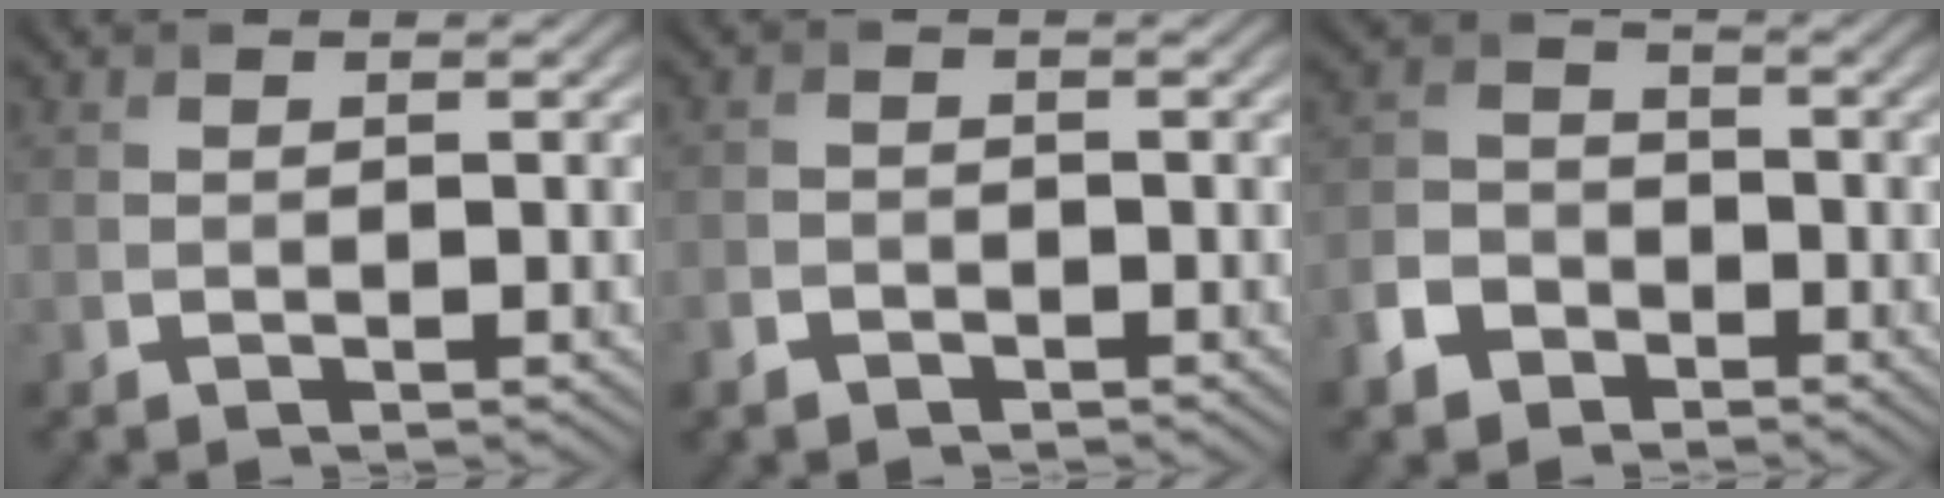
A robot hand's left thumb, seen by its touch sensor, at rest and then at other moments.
{"total": 1.7, "force": [-1.3, 1.1, 0.4], "torque": [-0.006, -0.001, -0.030]}
{"total": 5.5, "force": [-3.4, 3.8, 2.1], "torque": [-0.053, 0.000, -0.082]}